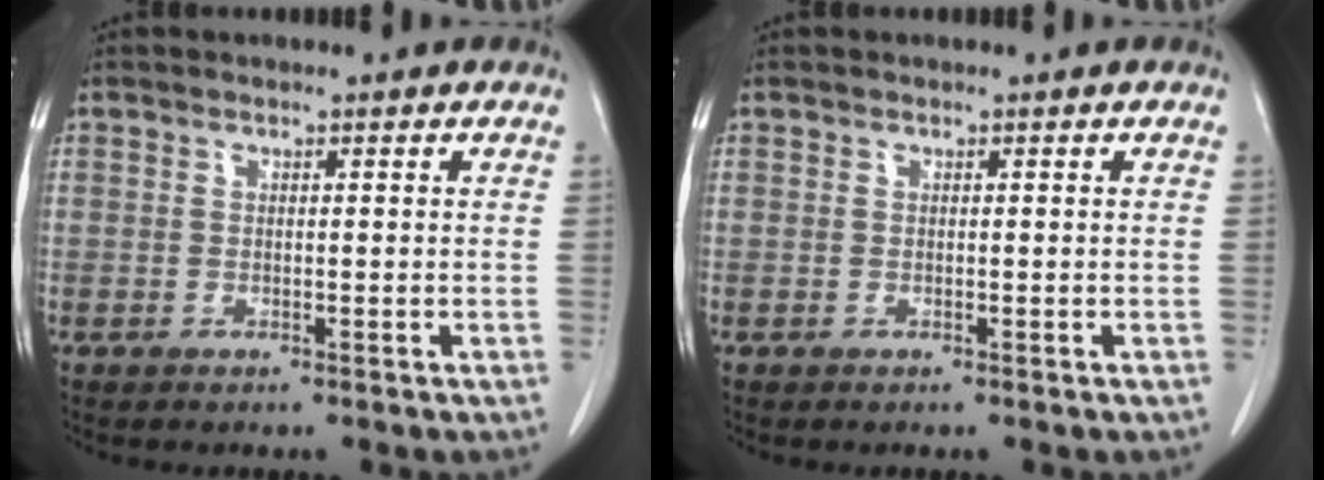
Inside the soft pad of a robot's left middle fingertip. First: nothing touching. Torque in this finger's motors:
{"motor_torque": [0.22, -0.23, 0.06, 0.01]}